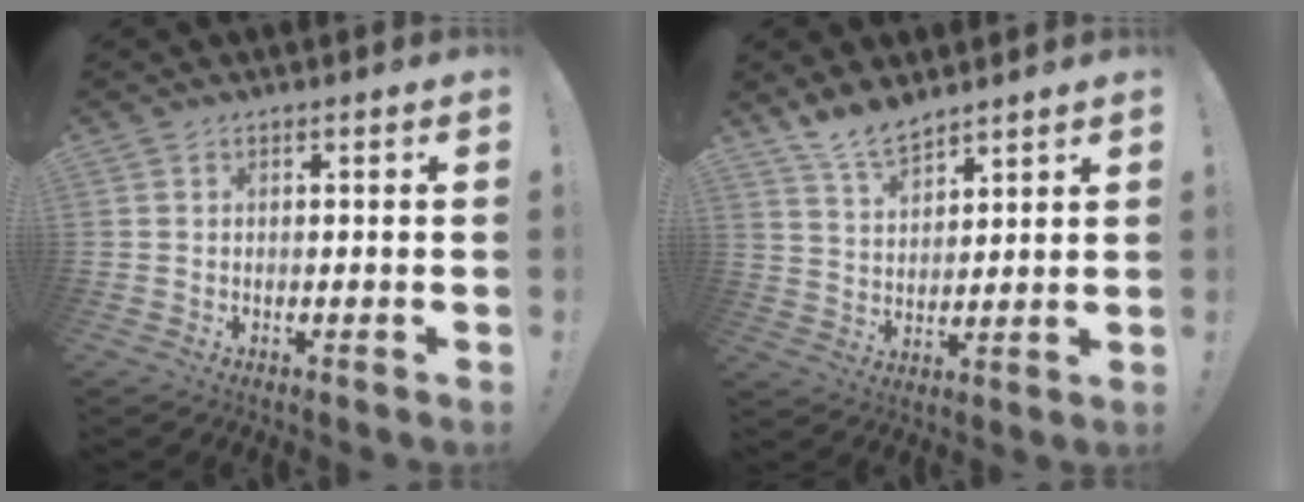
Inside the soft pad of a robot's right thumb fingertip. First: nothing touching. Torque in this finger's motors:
{"motor_torque": [0.03, 1.93, 0.57, 0.48, 0.00]}